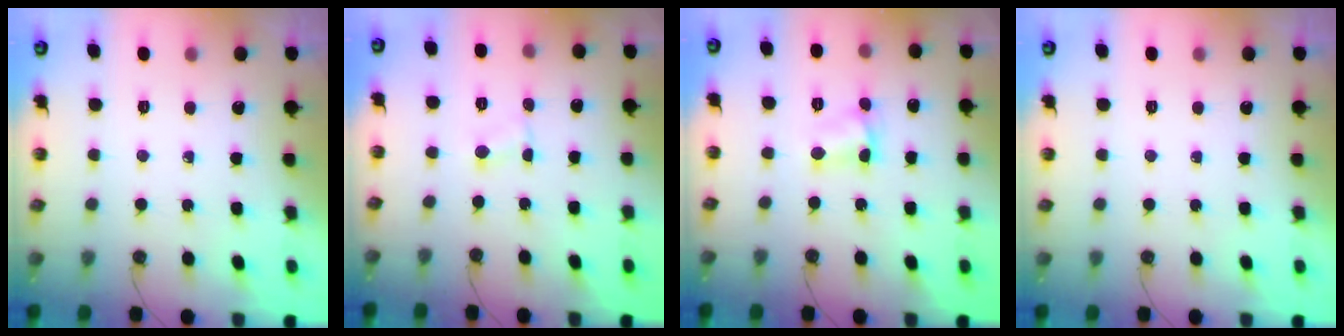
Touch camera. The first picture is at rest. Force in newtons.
{"total": 1.1, "press": 1.0, "slide": 0.3}
{"total": 3.1, "press": 3.1, "slide": 0.2}
{"total": 0.0}